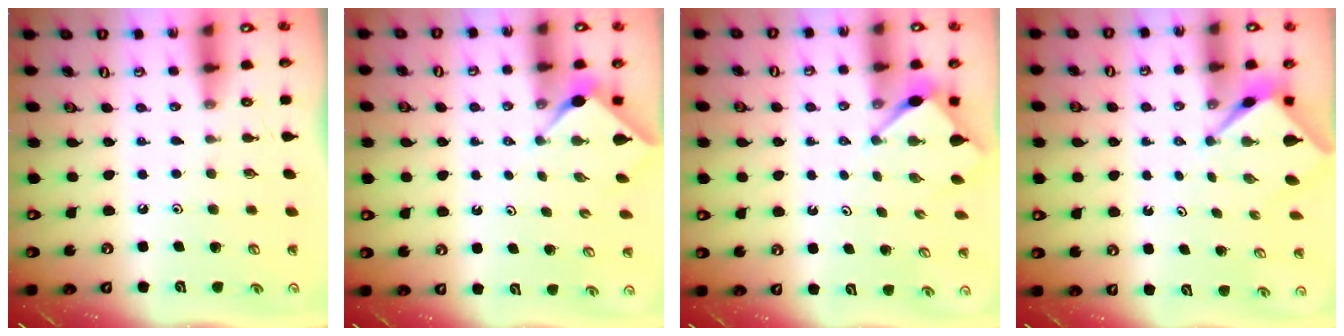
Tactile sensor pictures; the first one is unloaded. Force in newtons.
{"total": 3.6, "press": 3.6, "slide": 0.4}
{"total": 3.5, "press": 3.5, "slide": 0.3}
{"total": 2.7, "press": 2.7, "slide": 0.1}